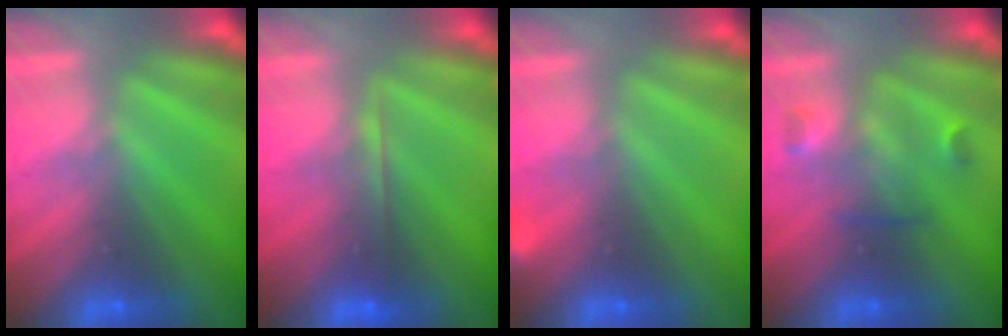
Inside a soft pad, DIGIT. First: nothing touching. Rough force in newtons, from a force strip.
{"total": 2.0}
{"total": 2.9}
{"total": 2.9}